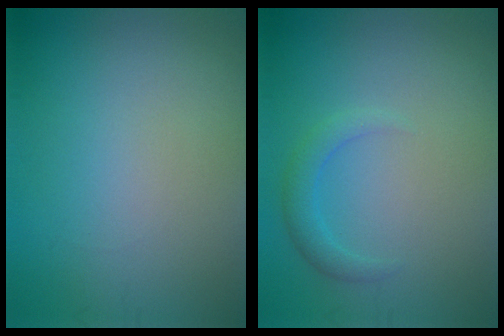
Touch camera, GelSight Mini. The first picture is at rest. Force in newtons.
{"total": 1.6, "press": 1.6, "slide": 0.1}